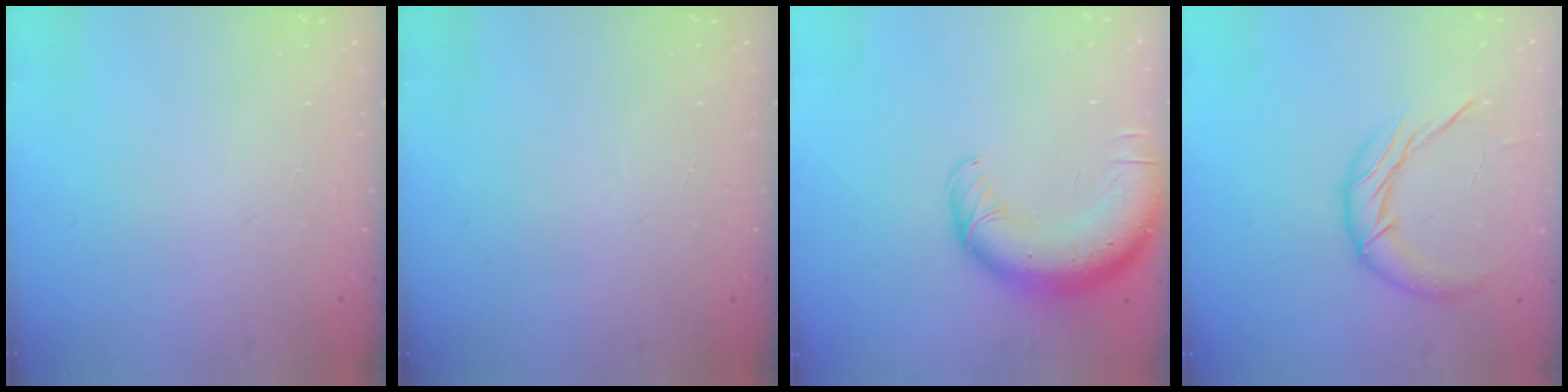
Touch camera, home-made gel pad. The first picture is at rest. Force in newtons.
{"total": 0.0}
{"total": 13.5, "press": 13.0, "slide": 3.6}
{"total": 12.0, "press": 11.9, "slide": 0.7}